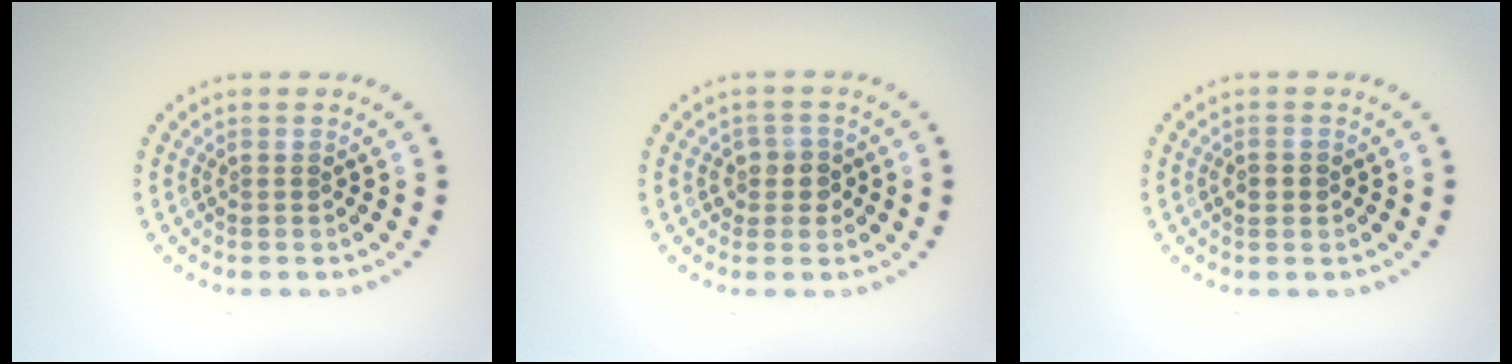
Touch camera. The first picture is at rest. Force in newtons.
{"total": 1.8, "press": 1.7, "slide": 0.8}
{"total": 1.8, "press": 1.8, "slide": 0.1}